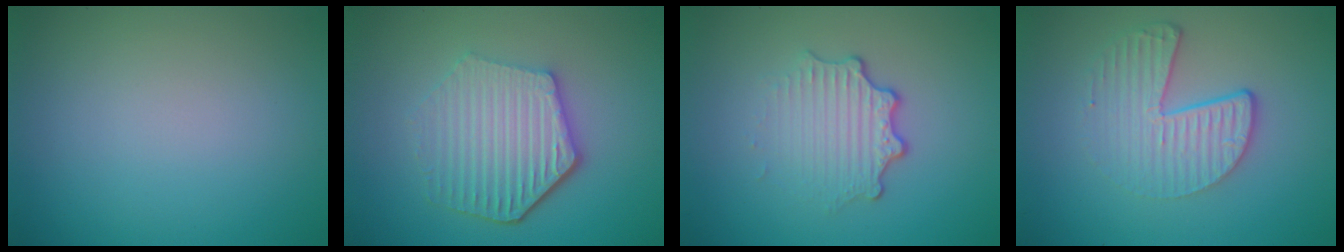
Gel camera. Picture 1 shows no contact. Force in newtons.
{"total": 5.7, "press": 4.4, "slide": 3.6}
{"total": 3.3, "press": 2.5, "slide": 2.2}
{"total": 4.5, "press": 3.1, "slide": 3.3}